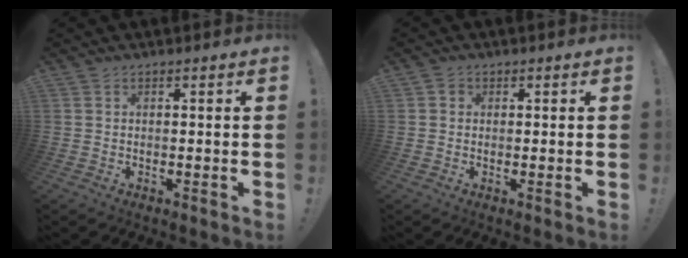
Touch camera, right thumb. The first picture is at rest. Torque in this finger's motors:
{"motor_torque": [0.29, -0.42, -0.02, -0.07, 0.00]}